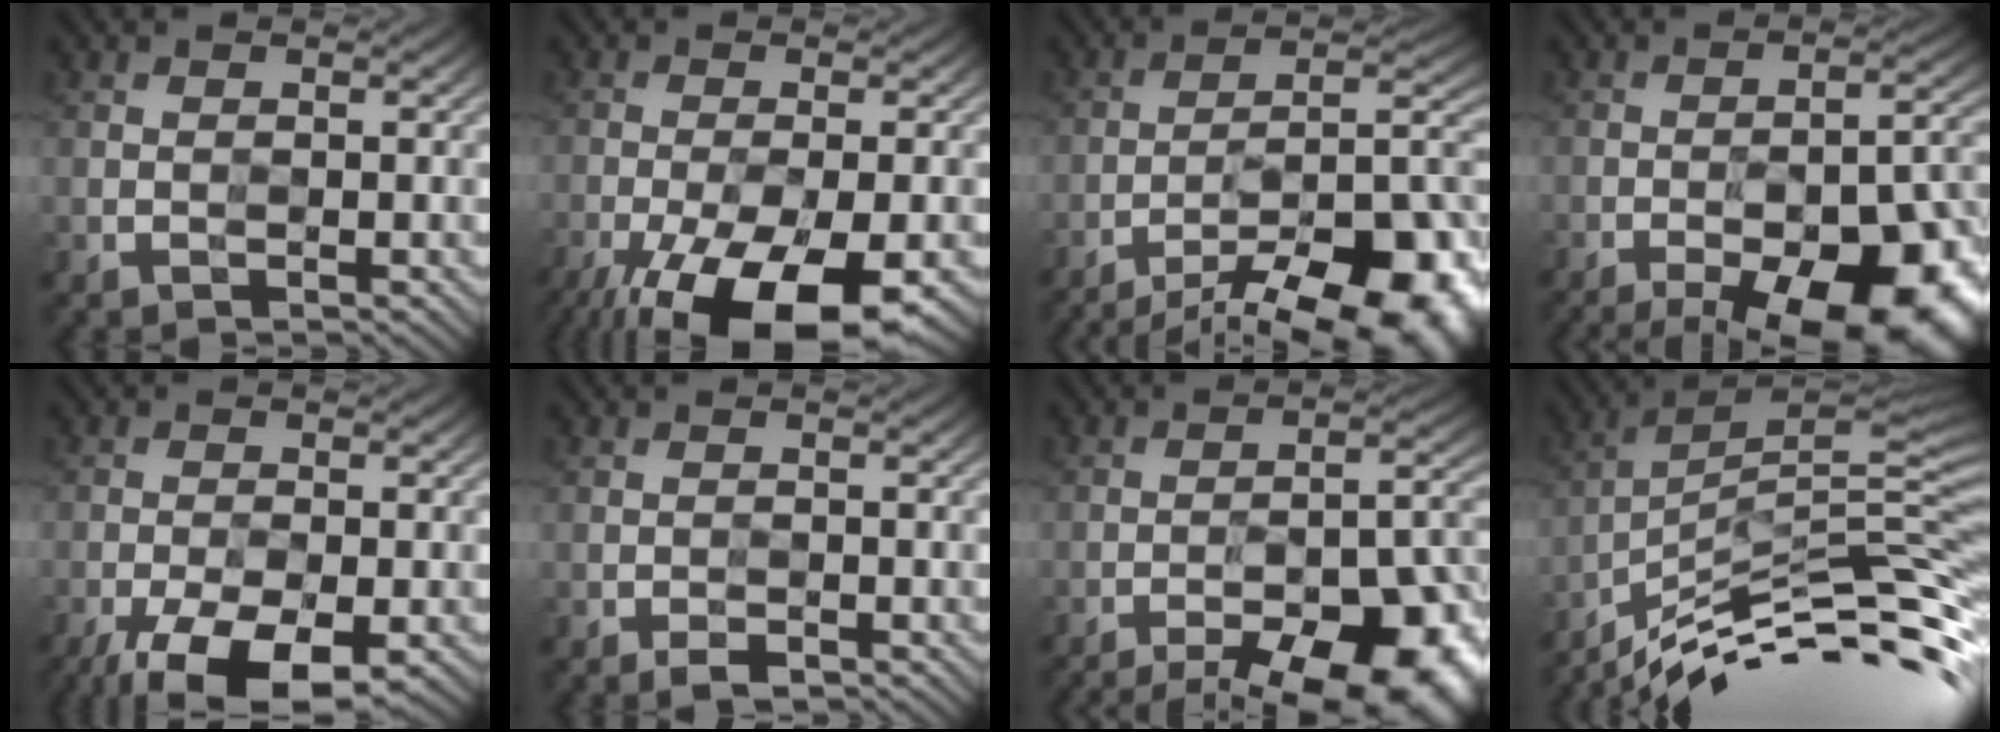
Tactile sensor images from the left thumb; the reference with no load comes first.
{"total": 15.6, "force": [-9.4, 6.0, 10.8], "torque": [-0.198, -0.052, -0.137]}
{"total": 19.2, "force": [-13.0, 6.7, 12.4], "torque": [-0.137, -0.003, -0.191]}
{"total": 19.4, "force": [-12.1, 6.8, 13.6], "torque": [-0.165, -0.008, -0.169]}
{"total": 11.7, "force": [-7.7, 4.7, 7.6], "torque": [-0.145, -0.045, -0.116]}
{"total": 1.8, "force": [-1.3, 0.8, 1.1], "torque": [-0.014, -0.001, -0.020]}
{"total": 17.4, "force": [-11.9, 5.7, 11.4], "torque": [-0.127, -0.002, -0.165]}
{"total": 13.8, "force": [-9.1, 2.1, 10.1], "torque": [-0.190, 0.016, -0.153]}